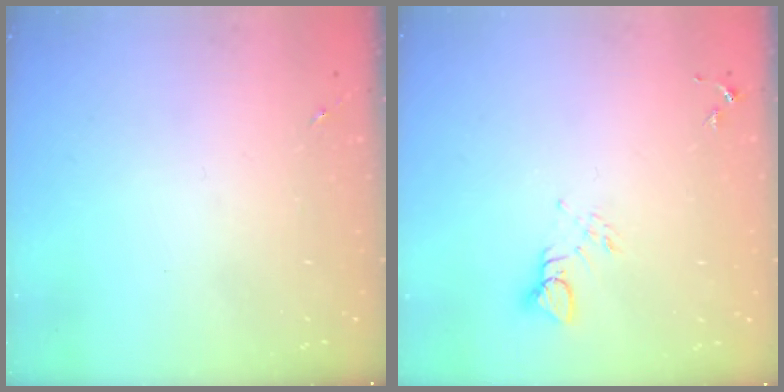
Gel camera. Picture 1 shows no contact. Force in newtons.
{"total": 4.1, "press": 4.1, "slide": 0.4}